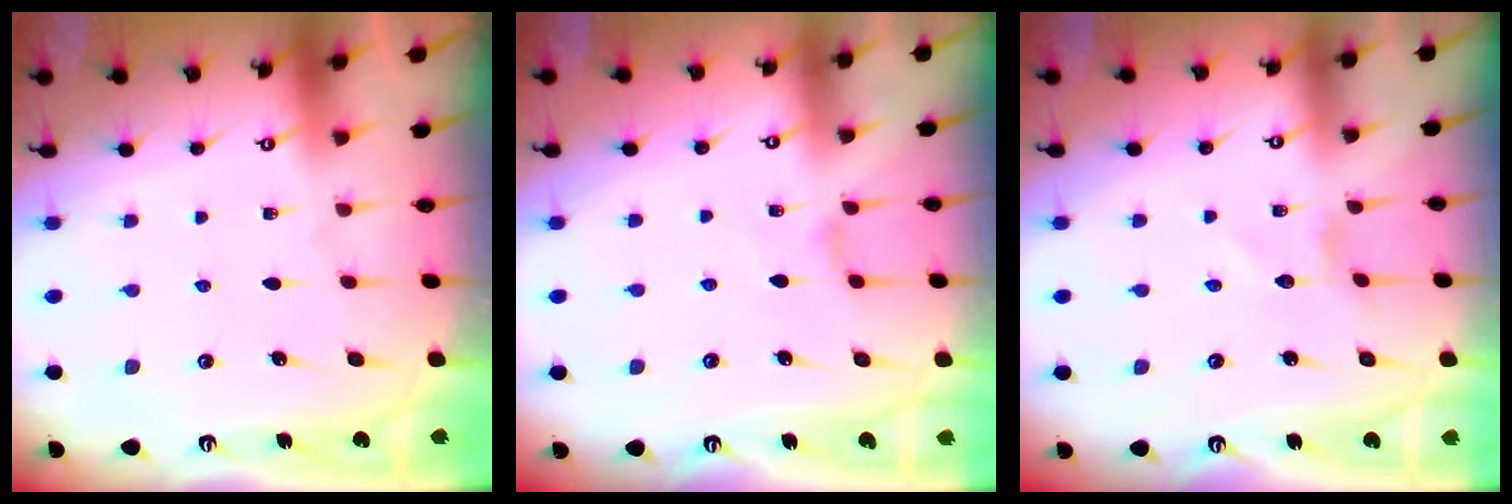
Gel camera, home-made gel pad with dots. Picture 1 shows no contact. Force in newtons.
{"total": 2.7, "press": 2.6, "slide": 0.4}
{"total": 1.7, "press": 1.7, "slide": 0.2}